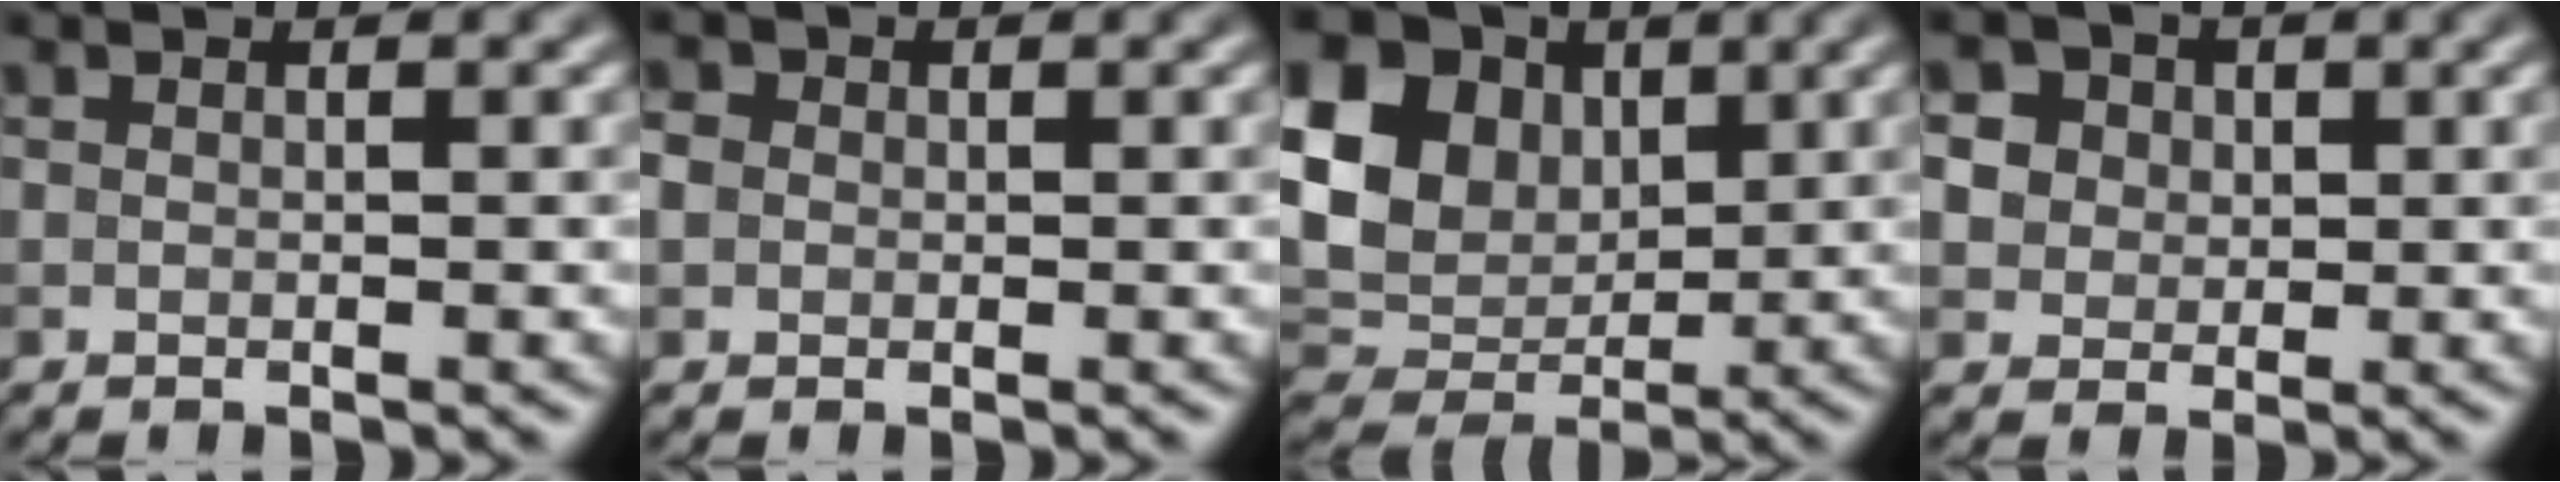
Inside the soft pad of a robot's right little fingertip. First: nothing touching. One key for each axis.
{"total": 1.2, "fx": -0.1, "fy": 1.1, "fz": 0.4, "tx": -0.005, "ty": 0.002, "tz": -0.009}
{"total": 13.2, "fx": 3.4, "fy": 10.3, "fz": 7.5, "tx": -0.179, "ty": 0.027, "tz": 0.054}
{"total": 6.4, "fx": 2.7, "fy": 5.2, "fz": 2.5, "tx": -0.047, "ty": 0.021, "tz": 0.038}